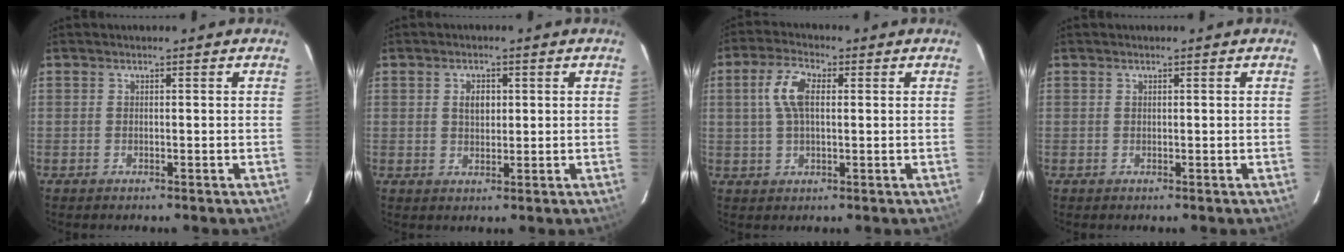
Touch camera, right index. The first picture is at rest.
{"total": 3.1, "force": [0.7, 2.1, 2.3], "torque": [-0.037, 0.007, 0.013]}
{"total": 6.8, "force": [1.4, 3.2, 5.8], "torque": [-0.118, 0.016, 0.028]}
{"total": 0.0}